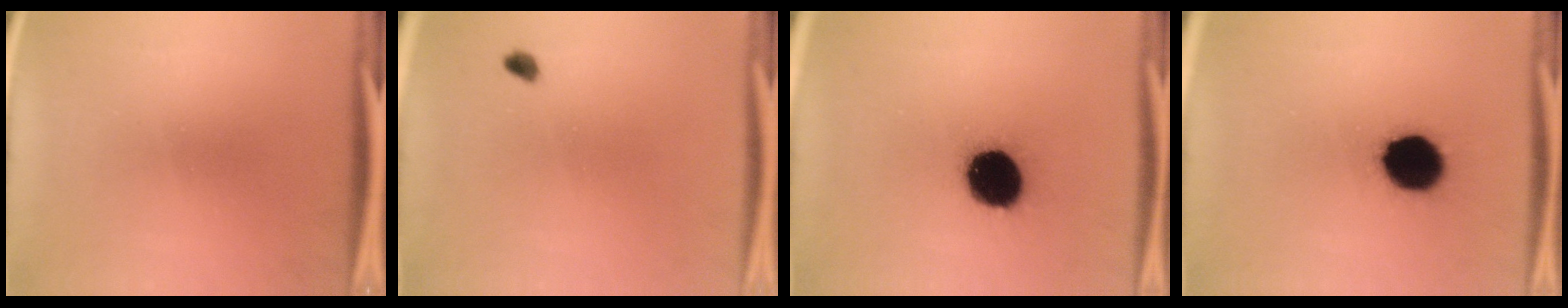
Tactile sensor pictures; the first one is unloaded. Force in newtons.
{"total": 1.4}
{"total": 16.2}
{"total": 12.8}